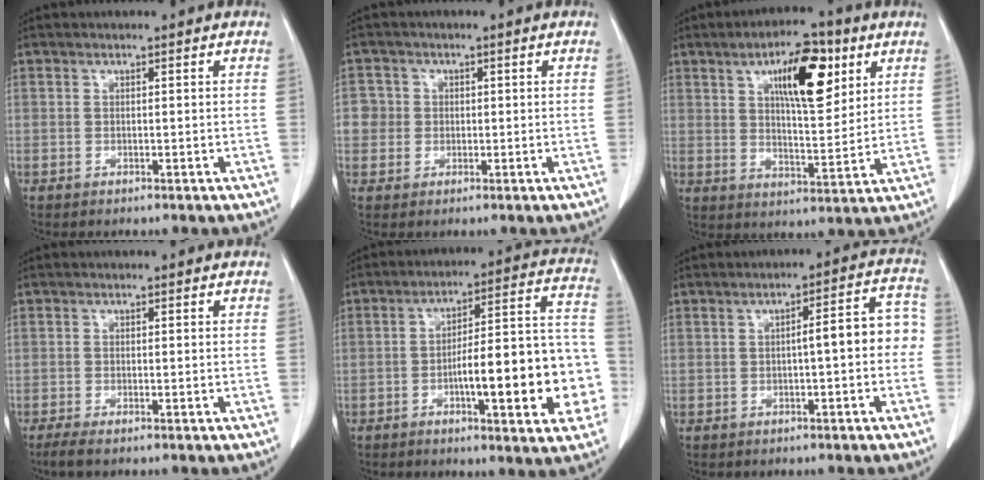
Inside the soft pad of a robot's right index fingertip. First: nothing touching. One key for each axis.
{"total": 3.4, "fx": 0.1, "fy": 3.4, "fz": 0.2, "tx": 0.012, "ty": 0.013, "tz": 0.001}
{"total": 12.1, "fx": 5.5, "fy": 3.7, "fz": 10.2, "tx": -0.165, "ty": 0.008, "tz": 0.090}
{"total": 2.1, "fx": -1.5, "fy": 0.2, "fz": 1.4, "tx": -0.031, "ty": -0.006, "tz": -0.029}
{"total": 18.2, "fx": -4.7, "fy": 3.7, "fz": 17.2, "tx": -0.196, "ty": 0.036, "tz": -0.057}
{"total": 6.2, "fx": -0.6, "fy": 1.3, "fz": 6.0, "tx": -0.074, "ty": 0.030, "tz": -0.009}